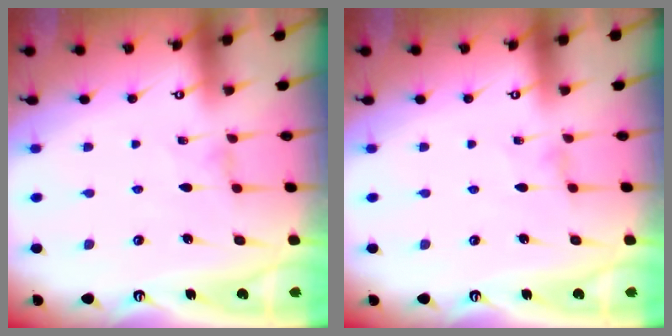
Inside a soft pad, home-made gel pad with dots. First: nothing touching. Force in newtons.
{"total": 0.9, "press": 0.9, "slide": 0.2}